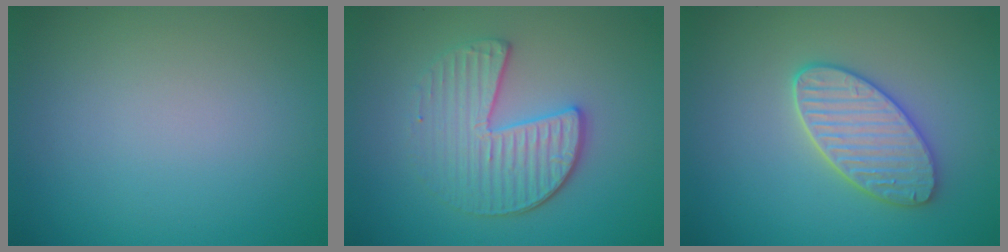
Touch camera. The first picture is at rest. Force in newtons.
{"total": 4.1, "press": 3.7, "slide": 1.8}
{"total": 4.2, "press": 3.9, "slide": 1.5}